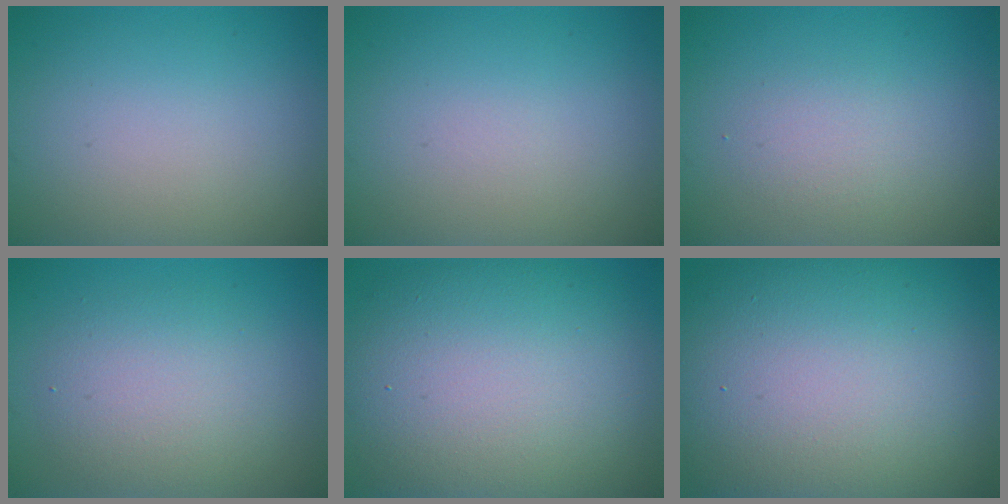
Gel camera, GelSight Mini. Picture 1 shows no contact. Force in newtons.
{"total": 0.0}
{"total": 1.7, "press": 1.7, "slide": 0.1}
{"total": 4.3, "press": 4.3, "slide": 0.1}
{"total": 13.2, "press": 13.2, "slide": 0.9}
{"total": 17.8, "press": 17.8, "slide": 0.6}